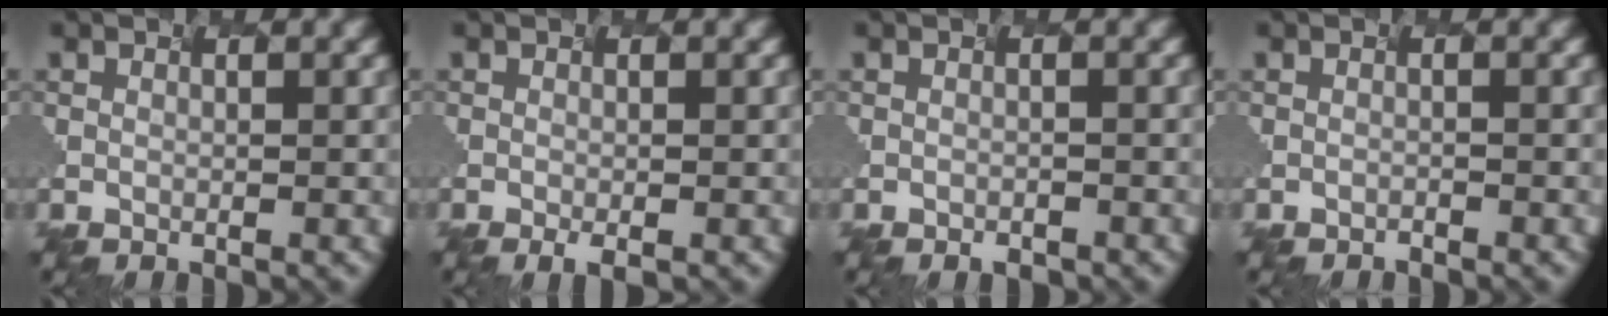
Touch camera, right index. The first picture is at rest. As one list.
[{"total": 1.7, "force": [-1.2, -0.4, 1.1], "torque": [-0.027, -0.009, 0.009]}, {"total": 1.1, "force": [-1.0, -0.2, 0.2], "torque": [-0.005, -0.006, 0.009]}, {"total": 1.0, "force": [-0.8, -0.4, -0.3], "torque": [0.000, -0.009, 0.002]}]